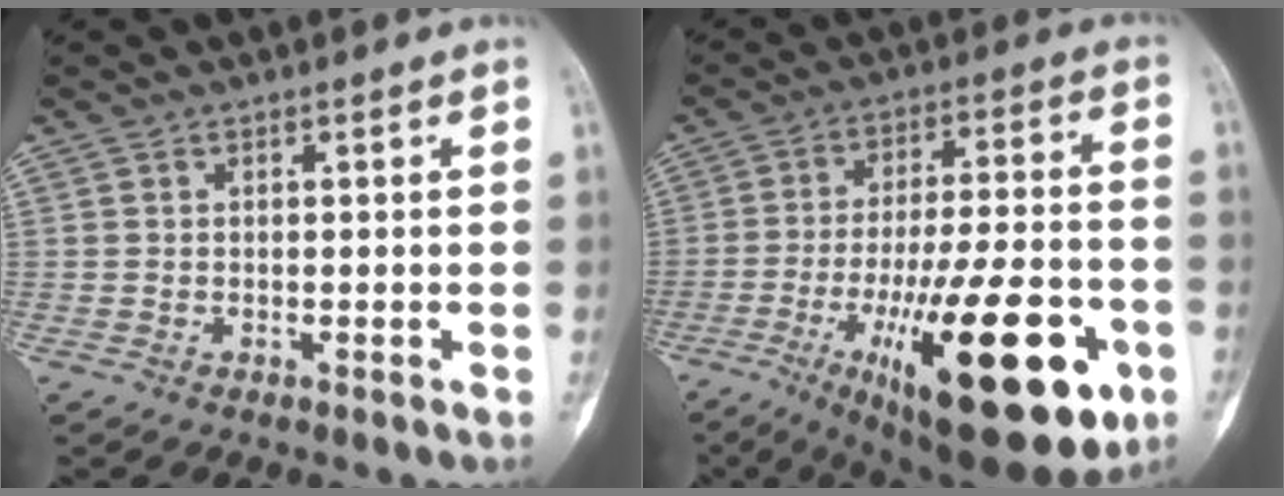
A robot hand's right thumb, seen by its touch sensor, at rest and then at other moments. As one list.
[{"total": 29.0, "force": [-10.7, 9.5, 25.2], "torque": [-0.354, 0.025, -0.147]}]